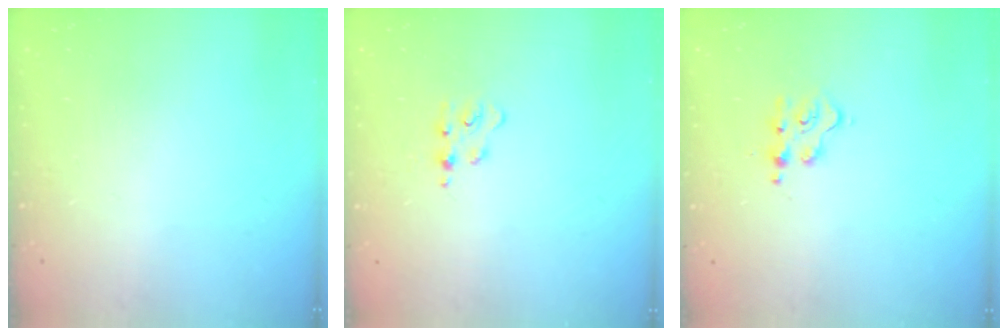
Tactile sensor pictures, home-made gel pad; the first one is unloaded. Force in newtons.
{"total": 3.9, "press": 3.9, "slide": 0.5}
{"total": 3.5, "press": 3.5, "slide": 0.4}